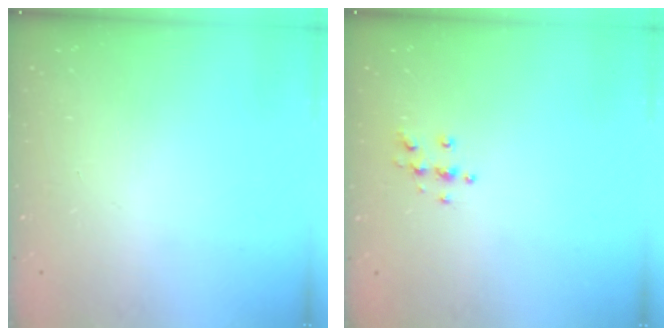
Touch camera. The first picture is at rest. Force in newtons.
{"total": 4.4, "press": 4.4, "slide": 0.3}